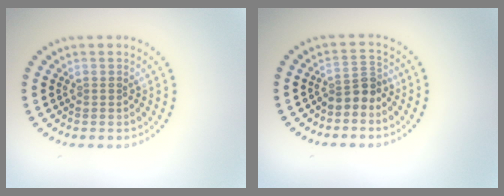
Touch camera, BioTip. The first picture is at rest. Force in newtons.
{"total": 2.4, "press": 1.8, "slide": 1.6}